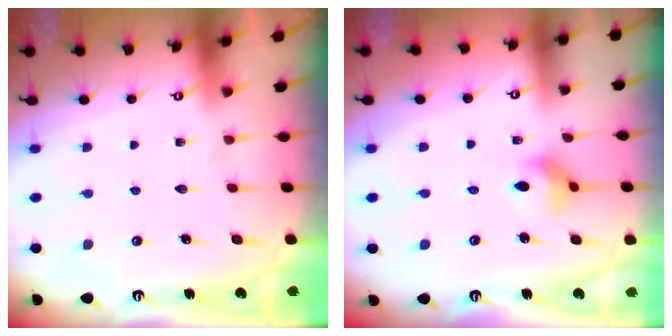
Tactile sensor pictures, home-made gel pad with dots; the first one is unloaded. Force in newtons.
{"total": 5.9, "press": 5.8, "slide": 0.7}